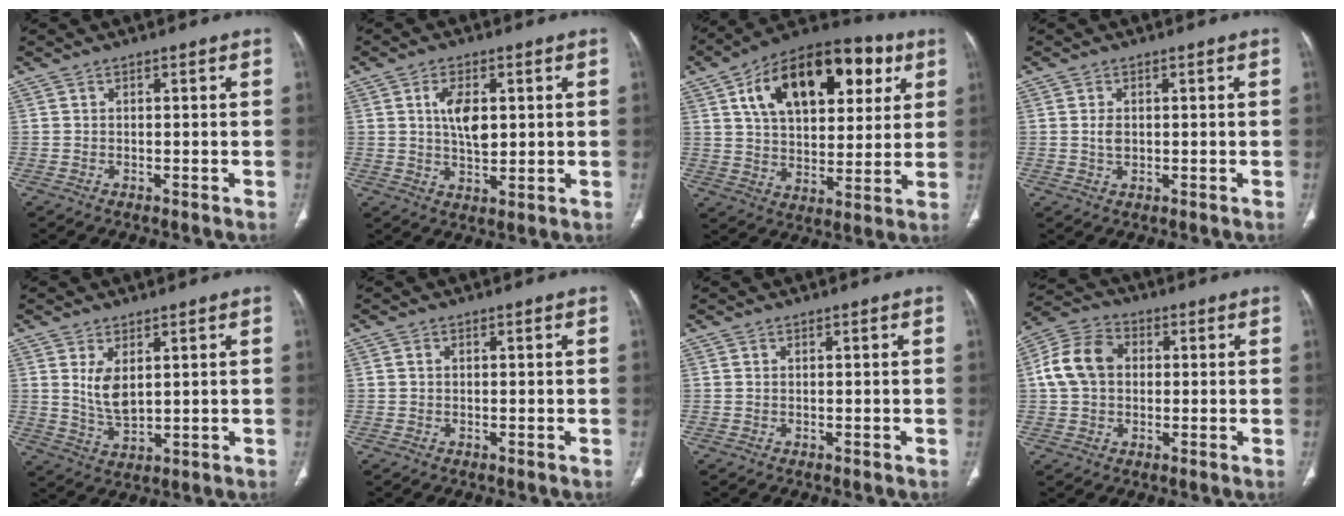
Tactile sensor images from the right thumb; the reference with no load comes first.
{"total": 7.1, "force": [1.6, 3.6, 5.9], "torque": [-0.094, -0.011, 0.028]}
{"total": 24.7, "force": [9.5, 13.8, 18.1], "torque": [-0.248, 0.004, 0.148]}
{"total": 2.2, "force": [0.2, 1.4, 1.7], "torque": [-0.031, -0.002, 0.006]}
{"total": 5.8, "force": [1.8, 2.9, 4.7], "torque": [-0.083, -0.018, 0.048]}
{"total": 0.5, "force": [0.1, 0.4, 0.3], "torque": [-0.006, 0.002, 0.001]}
{"total": 0.0}
{"total": 10.3, "force": [1.1, 7.9, 6.5], "torque": [-0.120, 0.026, 0.013]}